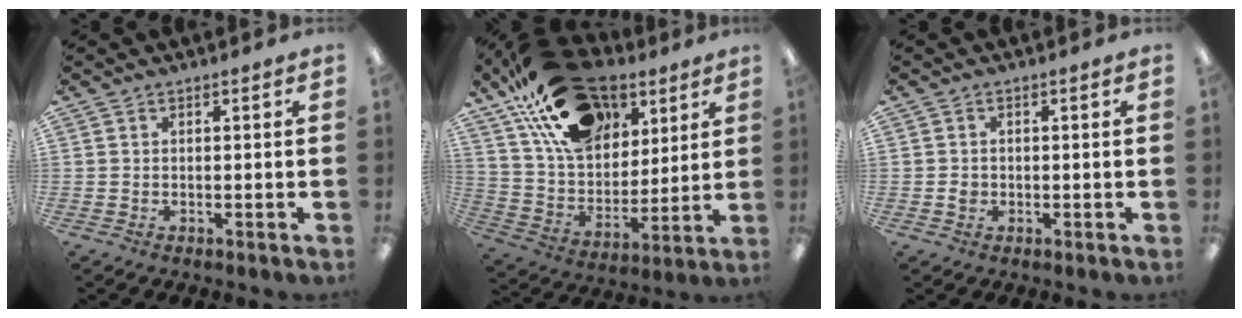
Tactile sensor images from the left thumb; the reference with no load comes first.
{"total": 23.7, "force": [14.1, 14.2, 12.6], "torque": [-0.217, -0.065, 0.260]}
{"total": 1.6, "force": [-0.2, 1.5, 0.7], "torque": [-0.013, 0.004, -0.005]}